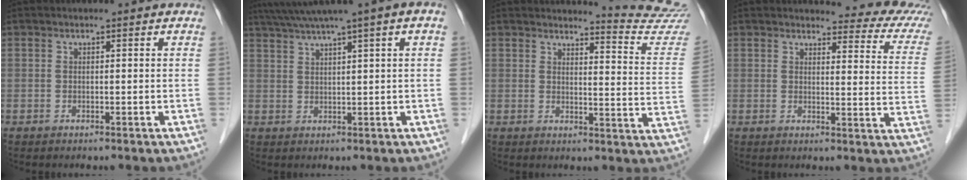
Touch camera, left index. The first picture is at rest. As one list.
[{"total": 7.8, "force": [5.0, -0.7, 5.9], "torque": [-0.094, 0.037, 0.081]}, {"total": 11.3, "force": [11.3, -1.3, -0.1], "torque": [0.000, -0.113, 0.110]}, {"total": 10.8, "force": [10.2, 1.7, 3.0], "torque": [-0.012, -0.058, 0.083]}]